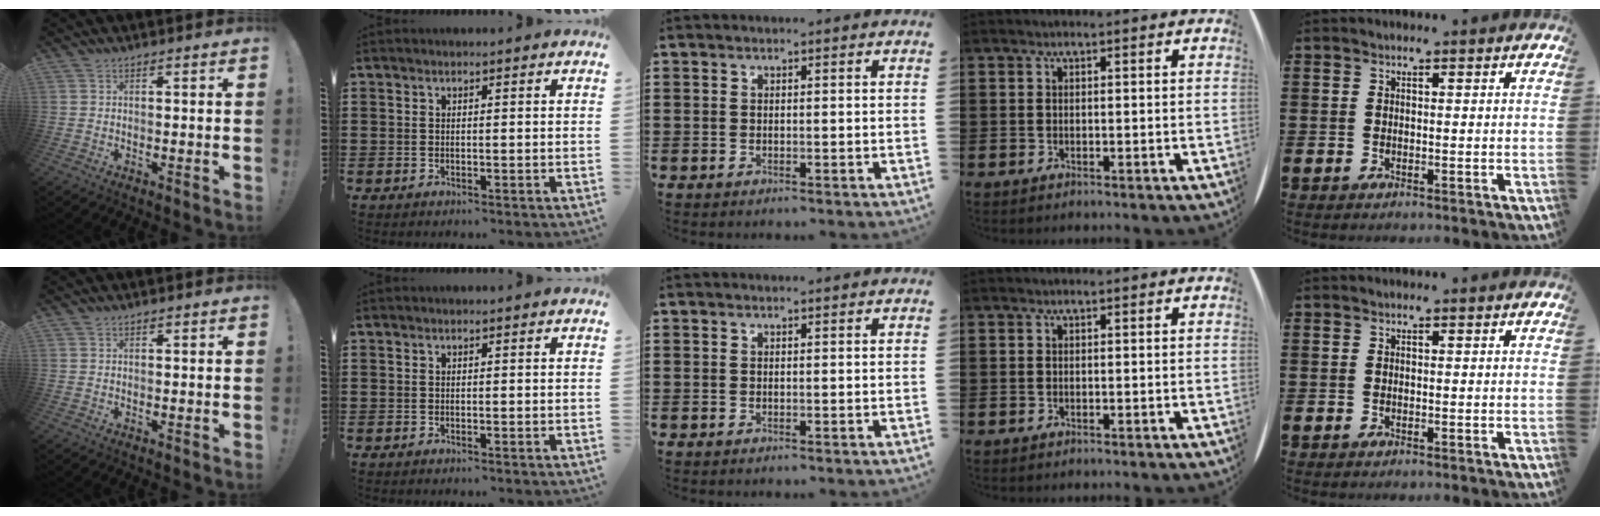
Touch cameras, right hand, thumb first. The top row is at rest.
{}